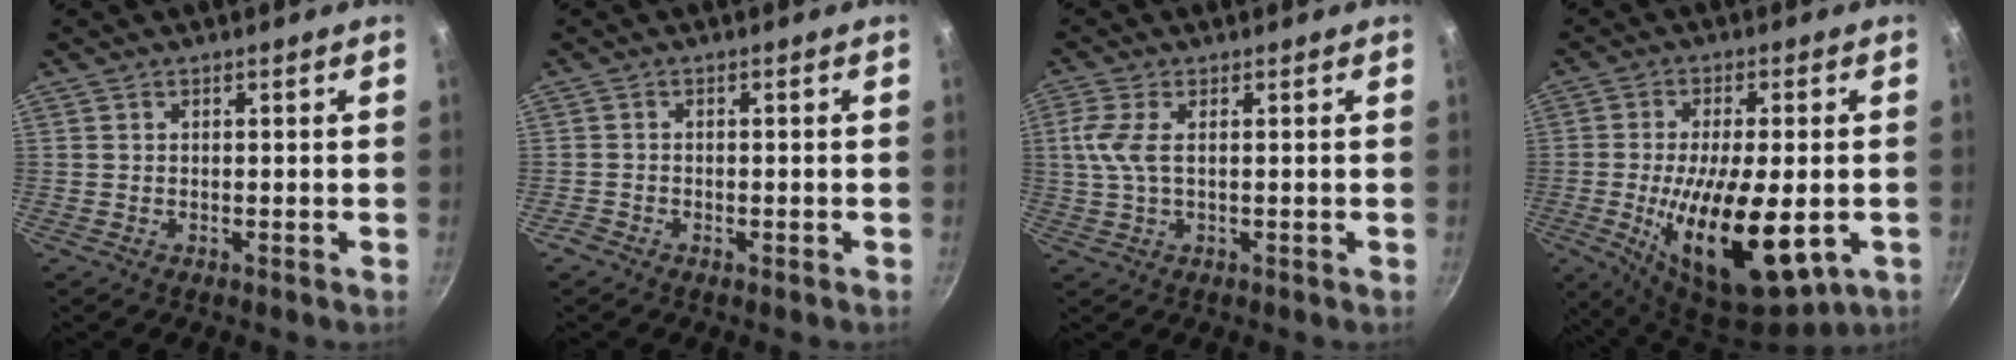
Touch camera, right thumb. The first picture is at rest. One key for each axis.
{"total": 1.2, "fx": -0.9, "fy": 0.7, "fz": 0.4, "tx": -0.016, "ty": 0.007, "tz": -0.020}
{"total": 5.1, "fx": 0.7, "fy": 2.1, "fz": 4.6, "tx": -0.112, "ty": 0.006, "tz": 0.011}
{"total": 19.4, "fx": -4.5, "fy": 7.9, "fz": 17.1, "tx": -0.287, "ty": -0.008, "tz": -0.064}